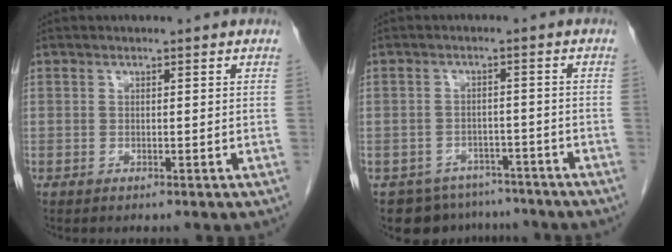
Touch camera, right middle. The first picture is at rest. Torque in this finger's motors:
{"motor_torque": [0.01, 0.01, 0.00, 0.00]}